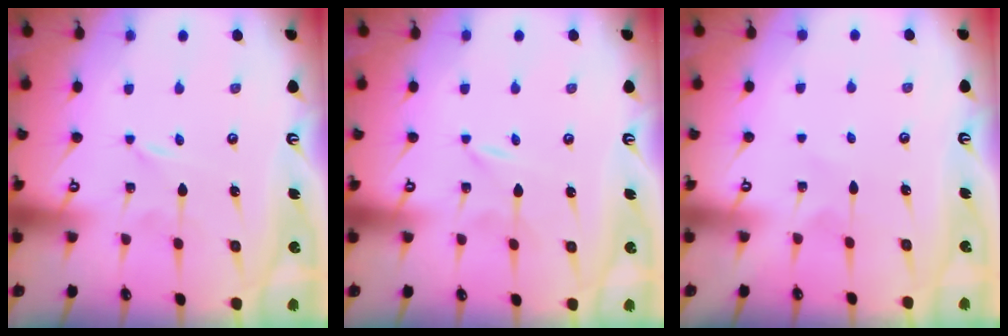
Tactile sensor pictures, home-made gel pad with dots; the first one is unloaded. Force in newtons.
{"total": 0.0}
{"total": 3.5, "press": 3.5, "slide": 0.5}